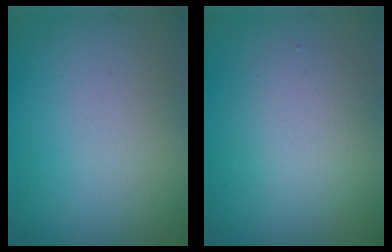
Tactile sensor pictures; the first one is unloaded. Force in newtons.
{"total": 2.9, "press": 2.9, "slide": 0.2}